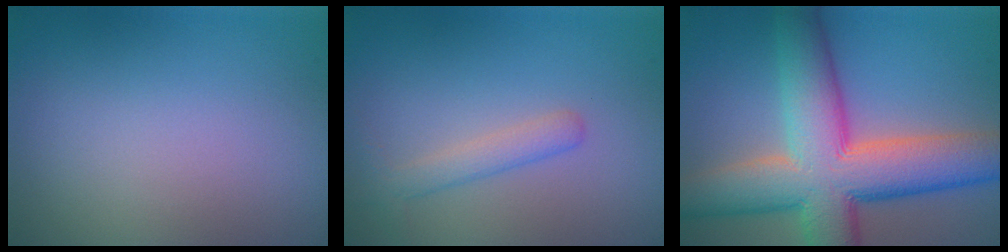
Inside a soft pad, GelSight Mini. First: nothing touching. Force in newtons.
{"total": 2.0, "press": 2.0, "slide": 0.1}
{"total": 12.3, "press": 12.3, "slide": 0.7}